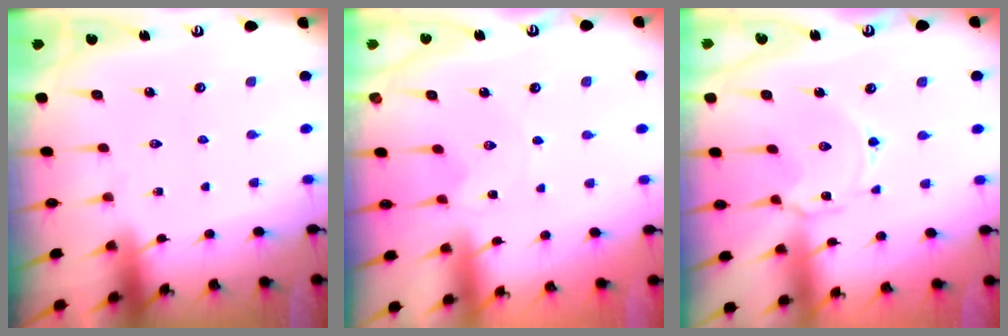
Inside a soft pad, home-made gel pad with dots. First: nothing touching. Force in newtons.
{"total": 0.0}
{"total": 2.1, "press": 2.1, "slide": 0.3}